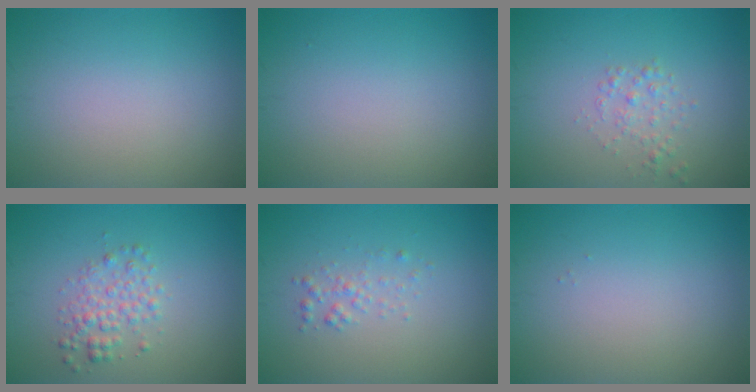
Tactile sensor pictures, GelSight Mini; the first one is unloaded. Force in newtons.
{"total": 0.0}
{"total": 1.4, "press": 1.4, "slide": 0.1}
{"total": 2.5, "press": 2.5, "slide": 0.1}
{"total": 1.3, "press": 1.3, "slide": 0.1}
{"total": 0.0}